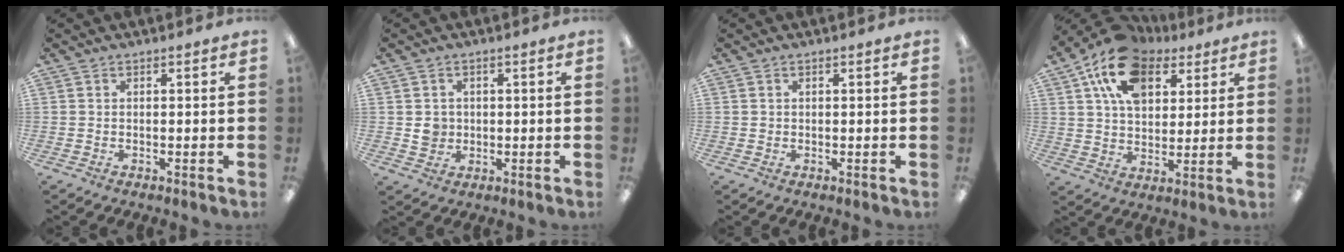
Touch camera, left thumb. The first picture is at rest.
{"total": 3.6, "force": [0.4, 3.4, 1.0], "torque": [-0.009, 0.000, 0.003]}
{"total": 0.7, "force": [0.2, 0.7, 0.2], "torque": [-0.004, 0.005, 0.002]}
{"total": 15.9, "force": [9.1, 10.1, 8.2], "torque": [-0.152, -0.029, 0.168]}